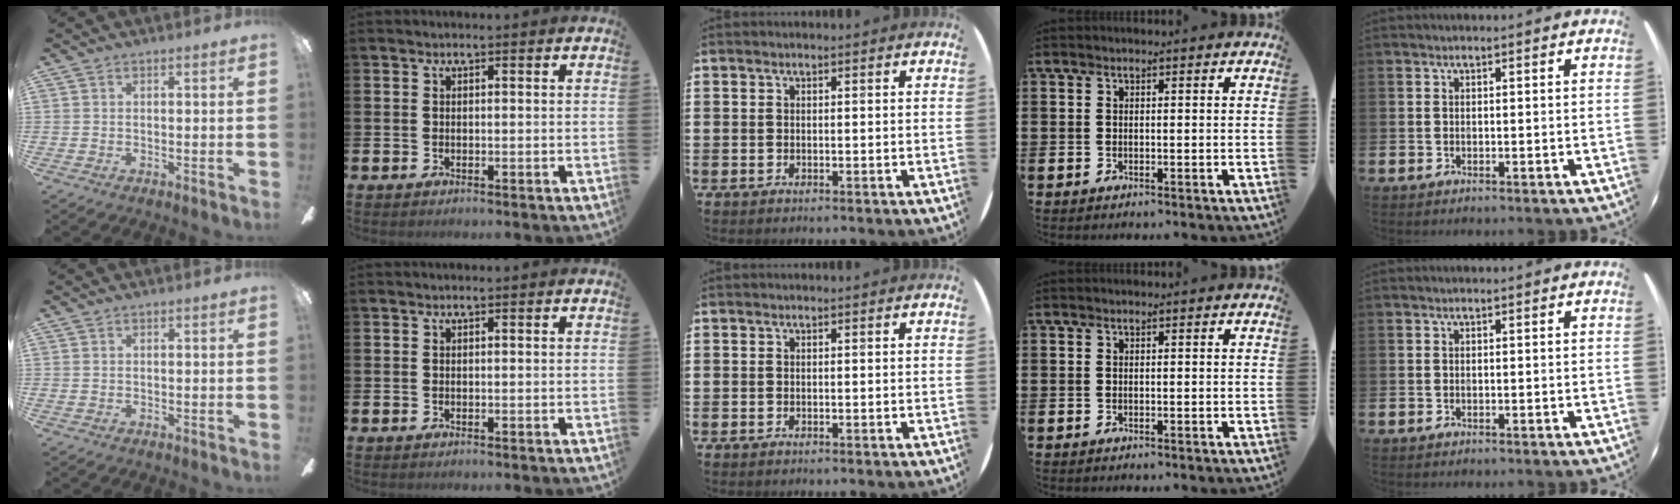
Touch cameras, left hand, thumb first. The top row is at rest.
{}